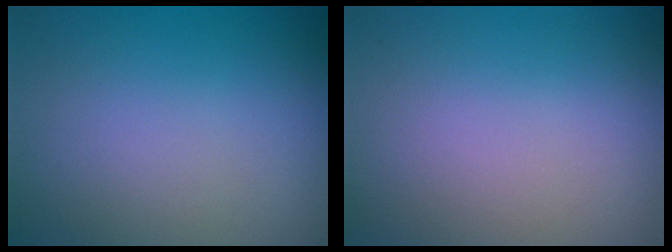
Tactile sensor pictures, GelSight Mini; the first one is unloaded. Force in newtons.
{"total": 0.5, "press": 0.5, "slide": 0.0}